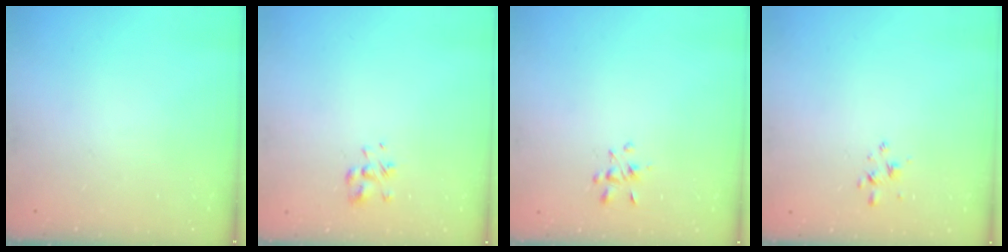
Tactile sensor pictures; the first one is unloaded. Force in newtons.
{"total": 2.2, "press": 2.1, "slide": 0.8}
{"total": 2.6, "press": 2.5, "slide": 0.7}
{"total": 2.1, "press": 2.0, "slide": 0.7}